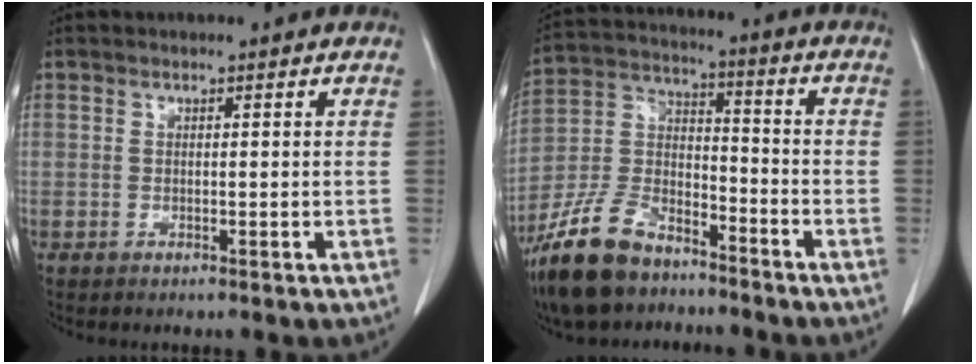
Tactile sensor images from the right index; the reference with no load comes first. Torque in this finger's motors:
{"motor_torque": [-0.17, -0.20, -0.23, -0.18]}